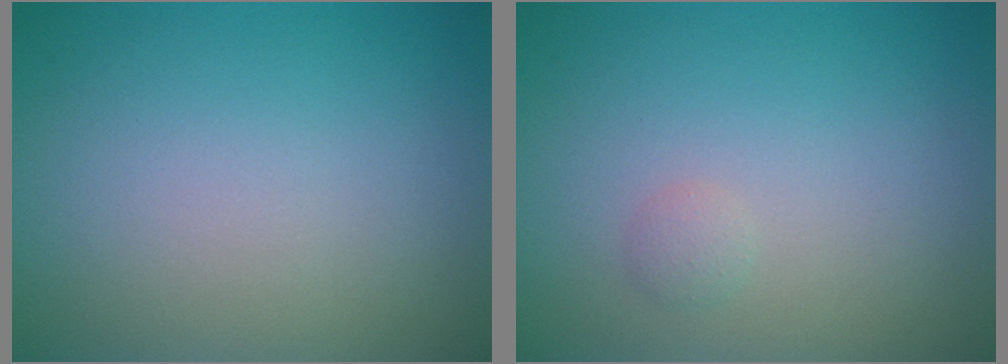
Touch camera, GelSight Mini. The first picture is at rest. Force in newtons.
{"total": 0.7, "press": 0.7, "slide": 0.0}